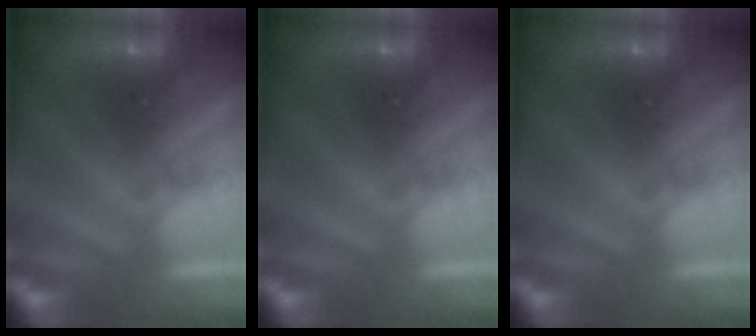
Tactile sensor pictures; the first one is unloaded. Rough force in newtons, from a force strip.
{"total": 0.0}
{"total": 0.0}